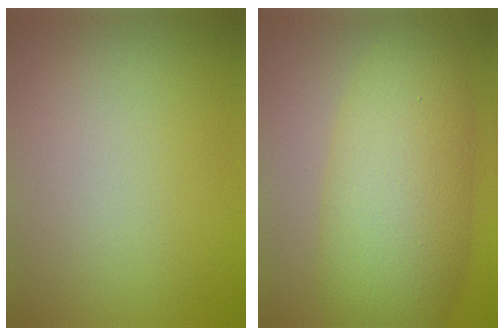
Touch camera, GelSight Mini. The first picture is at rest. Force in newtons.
{"total": 9.9, "press": 9.8, "slide": 0.1}